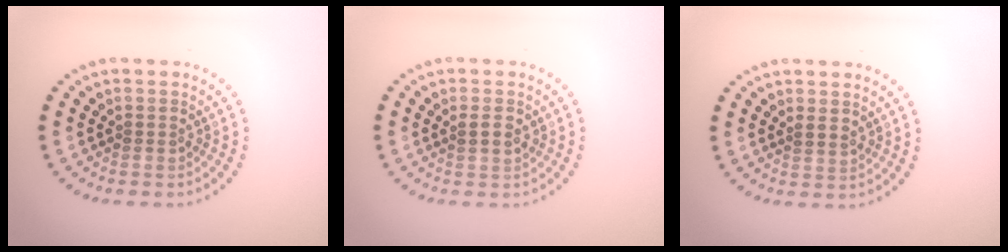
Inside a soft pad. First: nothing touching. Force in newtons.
{"total": 0.9, "press": 0.8, "slide": 0.2}
{"total": 0.6, "press": 0.4, "slide": 0.4}